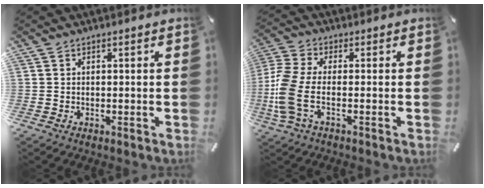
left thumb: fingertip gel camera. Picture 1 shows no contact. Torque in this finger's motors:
{"motor_torque": [1.38, 3.63, 2.01, 0.43, 0.60]}